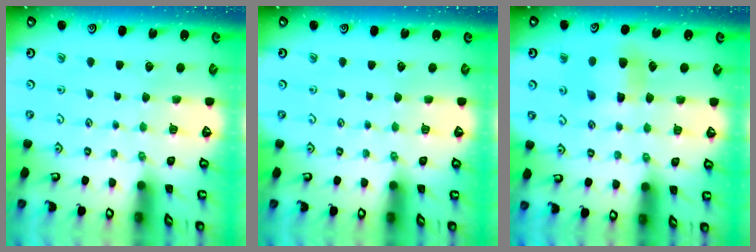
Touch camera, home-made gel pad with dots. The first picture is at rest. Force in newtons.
{"total": 0.0}
{"total": 6.5, "press": 6.5, "slide": 0.6}